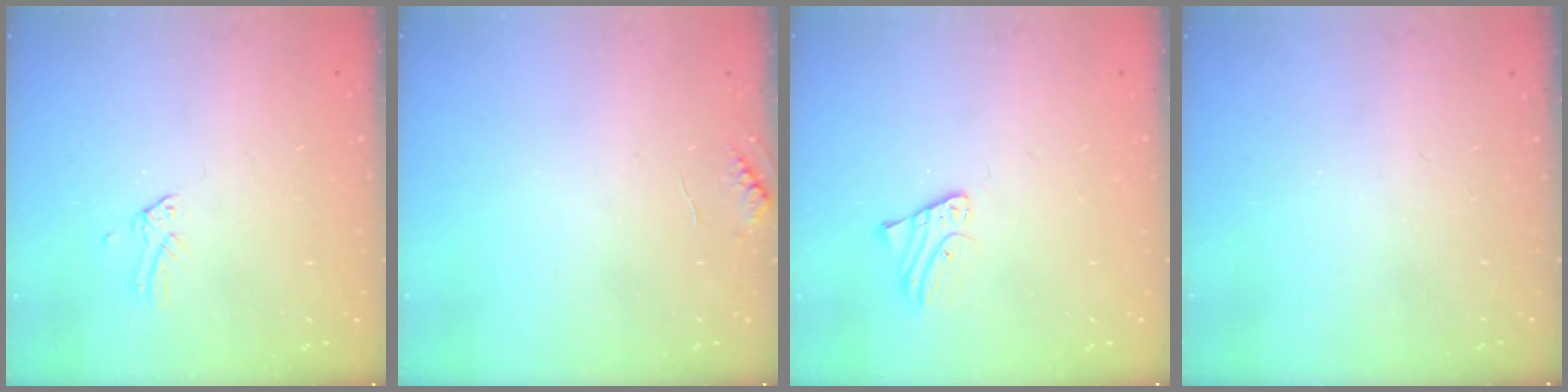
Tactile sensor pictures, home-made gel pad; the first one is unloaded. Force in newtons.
{"total": 4.7, "press": 4.7, "slide": 0.5}
{"total": 2.0, "press": 2.0, "slide": 0.0}
{"total": 0.0}